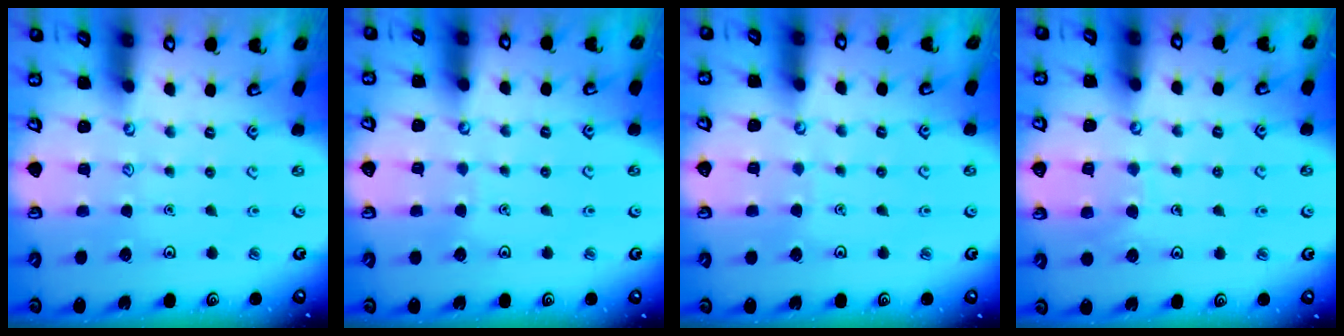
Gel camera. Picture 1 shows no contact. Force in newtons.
{"total": 1.4, "press": 1.4, "slide": 0.1}
{"total": 1.5, "press": 1.5, "slide": 0.2}
{"total": 6.7, "press": 6.7, "slide": 0.4}